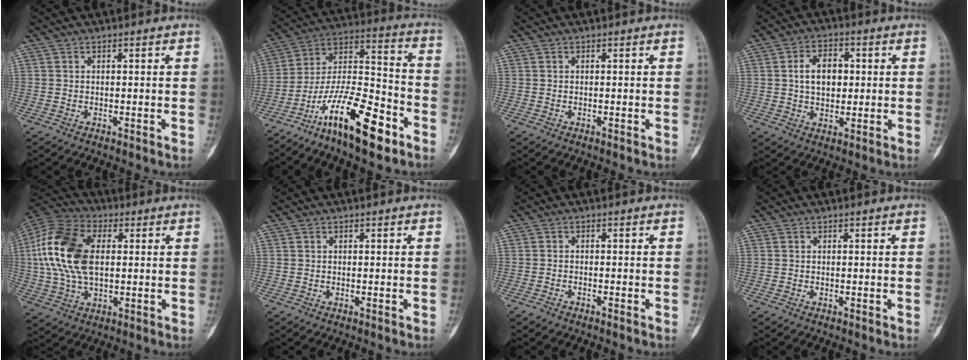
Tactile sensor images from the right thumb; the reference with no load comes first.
{"total": 18.9, "force": [-11.2, 5.8, 14.1], "torque": [-0.244, 0.084, -0.199]}
{"total": 0.0}
{"total": 8.0, "force": [1.2, 5.4, 5.8], "torque": [-0.070, 0.006, 0.019]}
{"total": 17.8, "force": [2.2, 10.7, 14.1], "torque": [-0.287, 0.012, 0.037]}
{"total": 0.0}
{"total": 1.1, "force": [-1.0, 0.1, 0.4], "torque": [-0.014, 0.007, -0.019]}
{"total": 0.0}